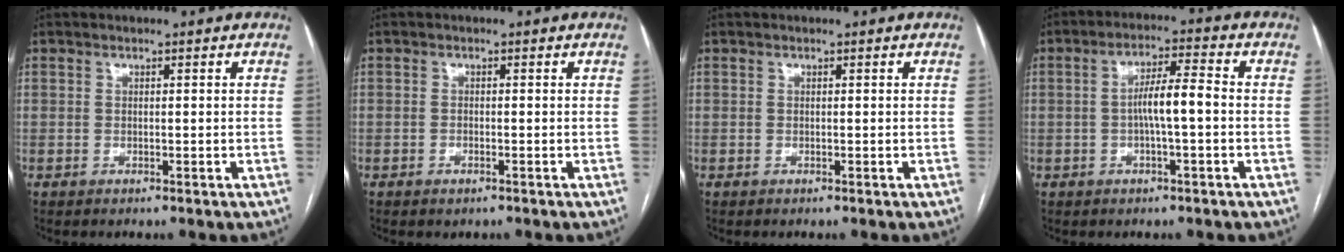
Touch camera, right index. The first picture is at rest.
{"total": 1.0, "force": [-0.6, 0.4, 0.6], "torque": [-0.011, -0.001, -0.005]}
{"total": 0.0}
{"total": 6.0, "force": [-0.7, 0.6, 5.9], "torque": [-0.107, 0.013, -0.013]}